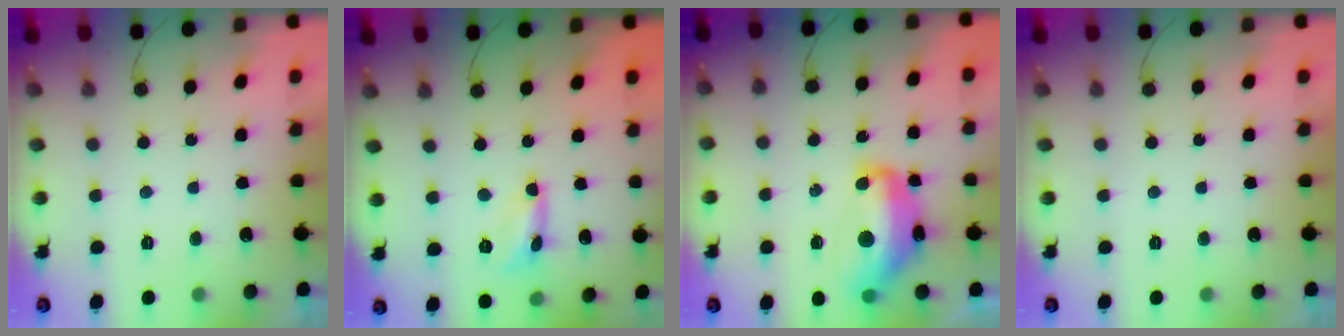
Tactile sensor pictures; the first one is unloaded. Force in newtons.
{"total": 3.6, "press": 3.6, "slide": 0.4}
{"total": 14.2, "press": 14.1, "slide": 1.1}
{"total": 0.0}